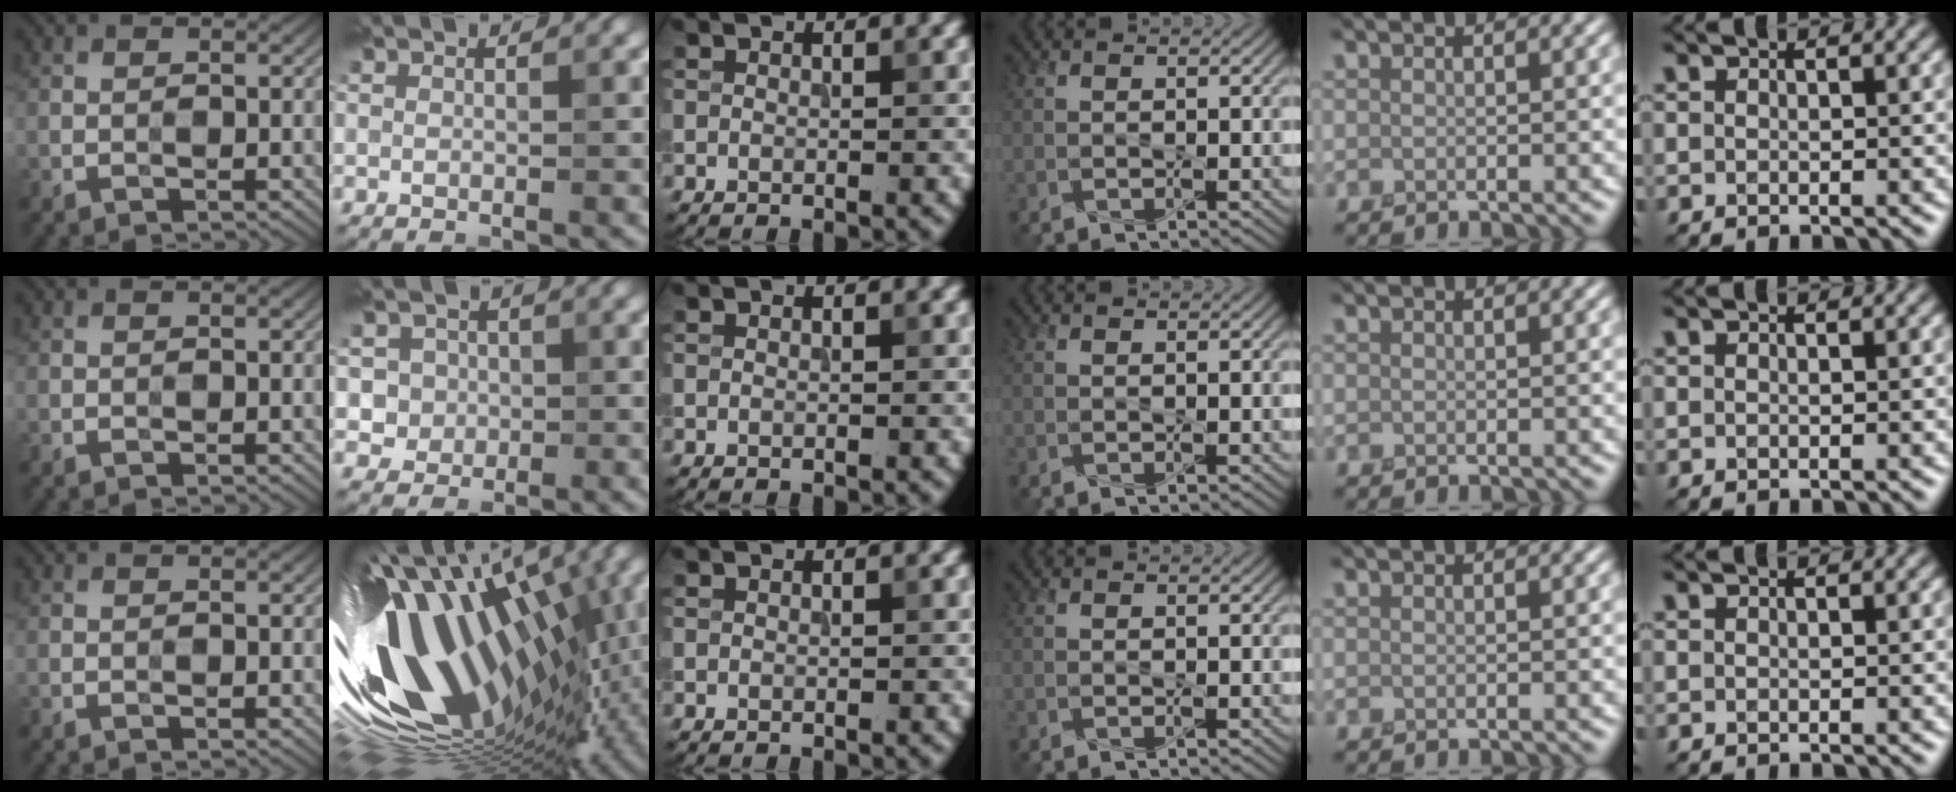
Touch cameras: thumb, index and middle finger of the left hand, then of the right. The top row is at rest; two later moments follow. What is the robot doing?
{"motion": "press", "object": "sticky note"}